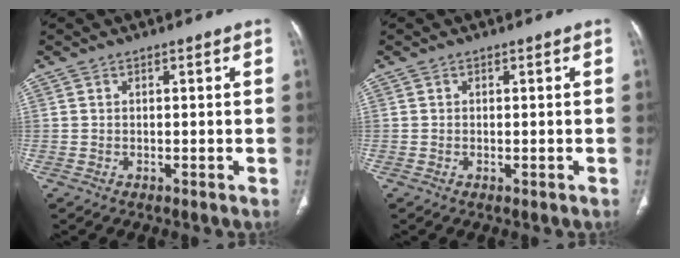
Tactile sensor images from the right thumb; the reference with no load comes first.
{"total": 0.0}